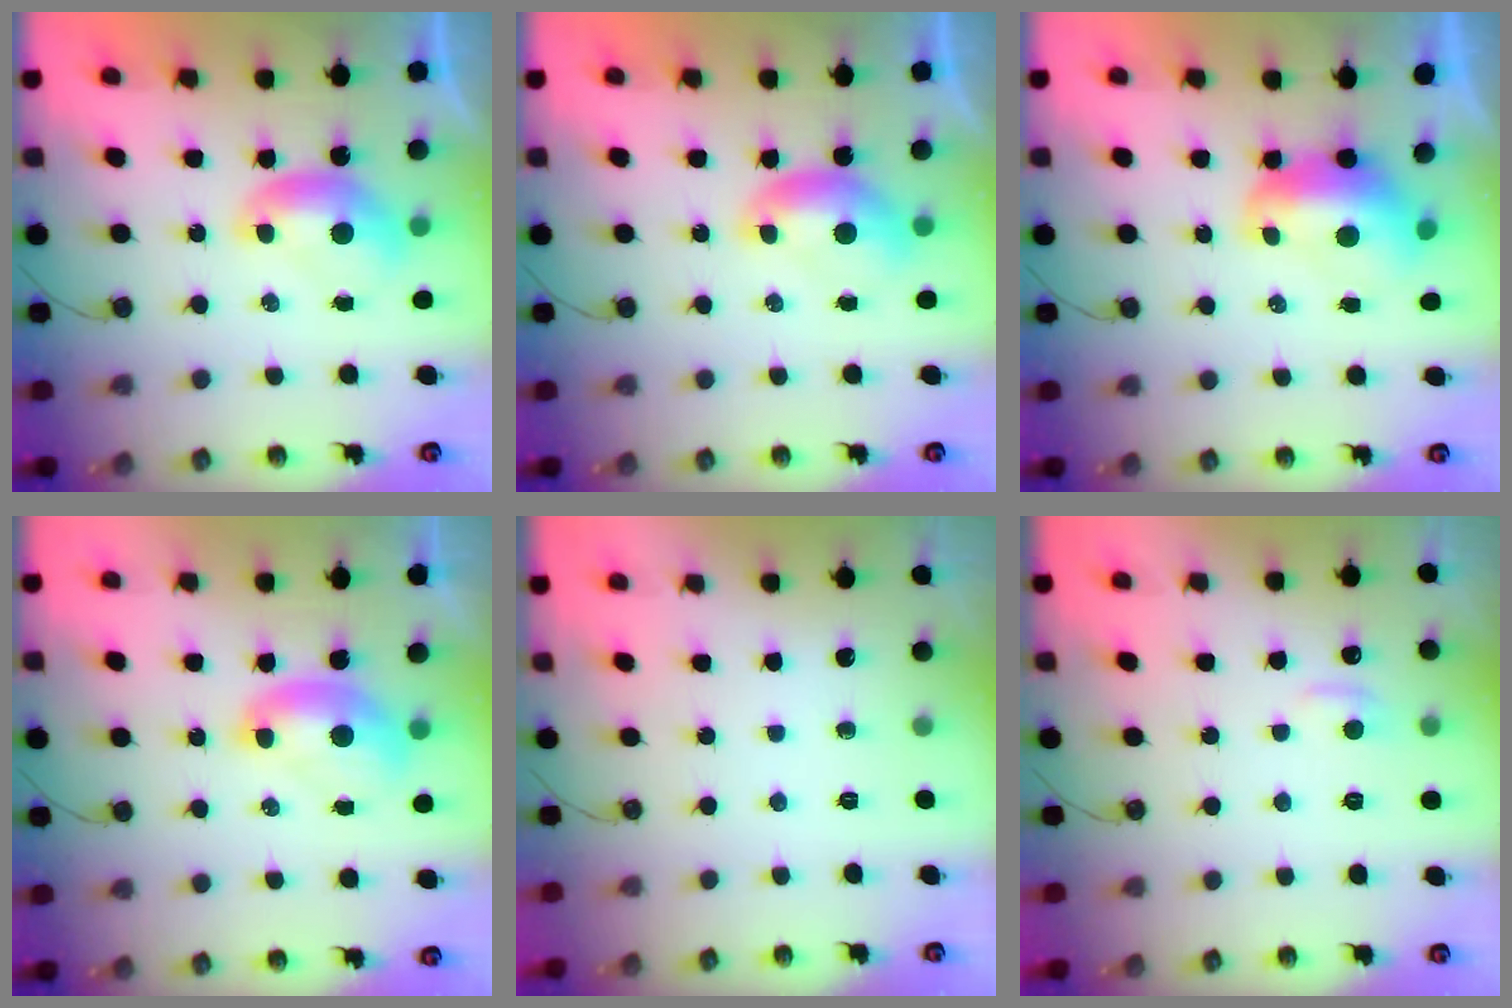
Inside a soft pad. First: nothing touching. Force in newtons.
{"total": 0.0}
{"total": 2.2, "press": 2.1, "slide": 0.8}
{"total": 1.9, "press": 1.9, "slide": 0.3}
{"total": 0.0}
{"total": 0.9, "press": 0.7, "slide": 0.6}